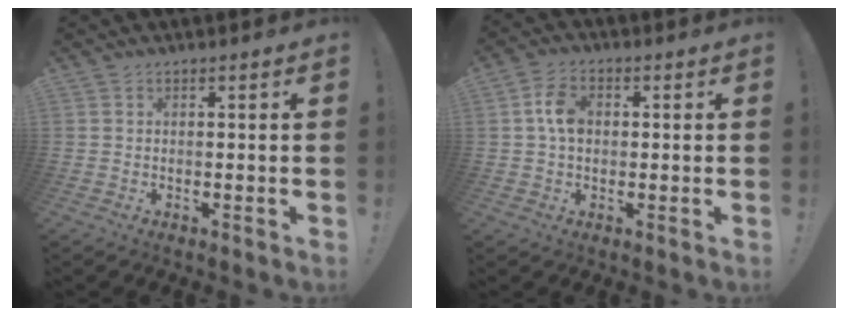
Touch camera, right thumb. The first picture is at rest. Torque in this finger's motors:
{"motor_torque": [0.17, 0.17, -0.06, -0.15, 0.04]}